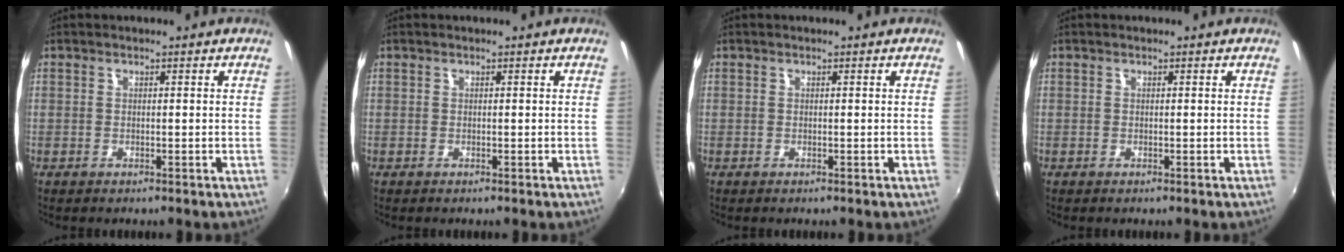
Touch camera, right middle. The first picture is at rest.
{"total": 0.0}
{"total": 0.0}
{"total": 0.0}